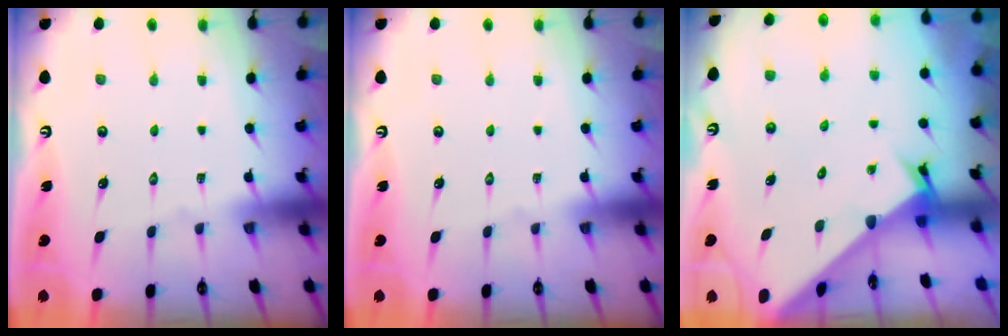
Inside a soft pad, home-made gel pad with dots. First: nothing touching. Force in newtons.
{"total": 0.0}
{"total": 2.6, "press": 2.6, "slide": 0.3}